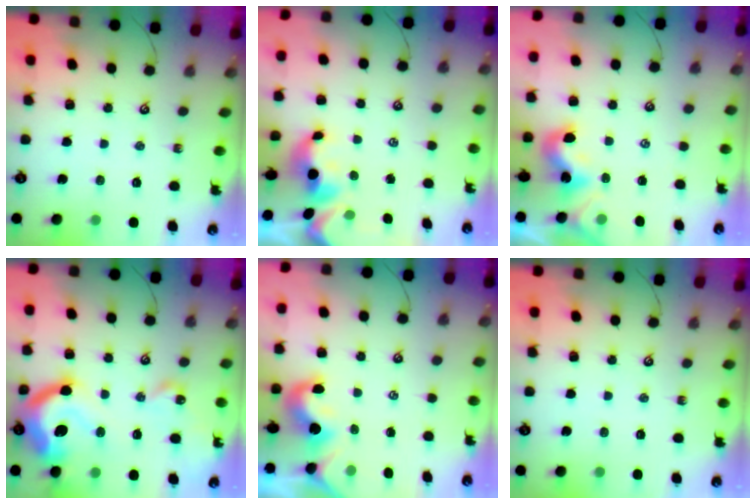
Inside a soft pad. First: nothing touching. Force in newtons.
{"total": 1.7, "press": 1.5, "slide": 0.7}
{"total": 2.0, "press": 1.9, "slide": 0.5}
{"total": 26.1, "press": 25.9, "slide": 3.0}
{"total": 2.1, "press": 2.0, "slide": 0.6}
{"total": 0.0}